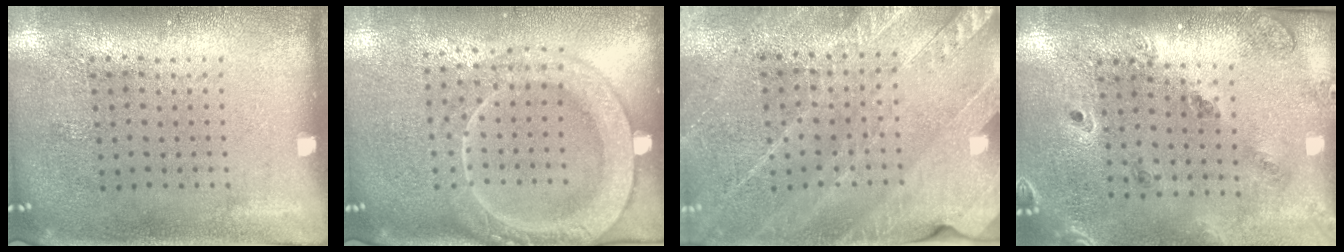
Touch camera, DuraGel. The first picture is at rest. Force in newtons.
{"total": 2.3, "press": 2.2, "slide": 0.9}
{"total": 2.6, "press": 2.5, "slide": 0.4}
{"total": 1.4, "press": 1.3, "slide": 0.2}